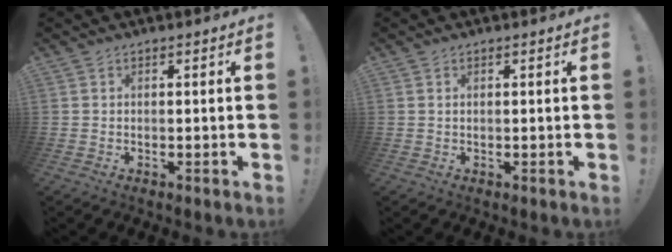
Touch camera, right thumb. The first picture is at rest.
{"total": 0.6, "force": [0.4, 0.2, 0.4], "torque": [-0.015, 0.003, 0.008]}